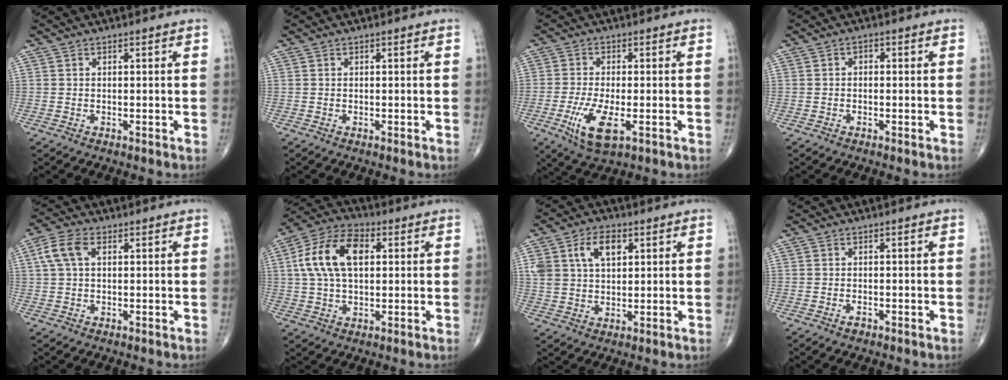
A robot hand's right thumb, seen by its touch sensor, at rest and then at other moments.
{"total": 0.0}
{"total": 8.3, "force": [-2.8, 3.0, 7.2], "torque": [-0.146, -0.013, -0.046]}
{"total": 1.1, "force": [0.0, 0.9, 0.7], "torque": [-0.003, 0.004, -0.006]}
{"total": 5.8, "force": [1.6, 3.3, 4.5], "torque": [-0.104, 0.017, 0.031]}
{"total": 13.7, "force": [2.7, 7.9, 10.9], "torque": [-0.206, 0.022, 0.044]}
{"total": 9.1, "force": [3.4, 5.6, 6.3], "torque": [-0.106, 0.001, 0.065]}
{"total": 0.9, "force": [-0.6, 0.5, 0.6], "torque": [-0.010, 0.002, -0.010]}